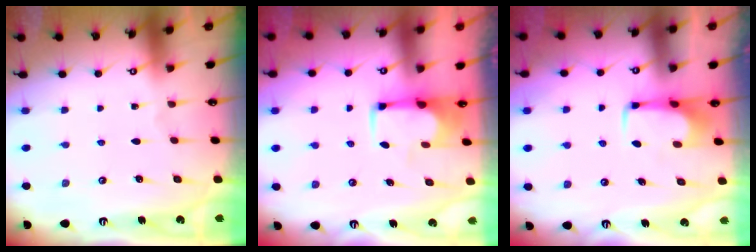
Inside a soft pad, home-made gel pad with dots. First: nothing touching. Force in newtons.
{"total": 1.9, "press": 1.6, "slide": 1.0}
{"total": 1.7, "press": 1.6, "slide": 0.5}